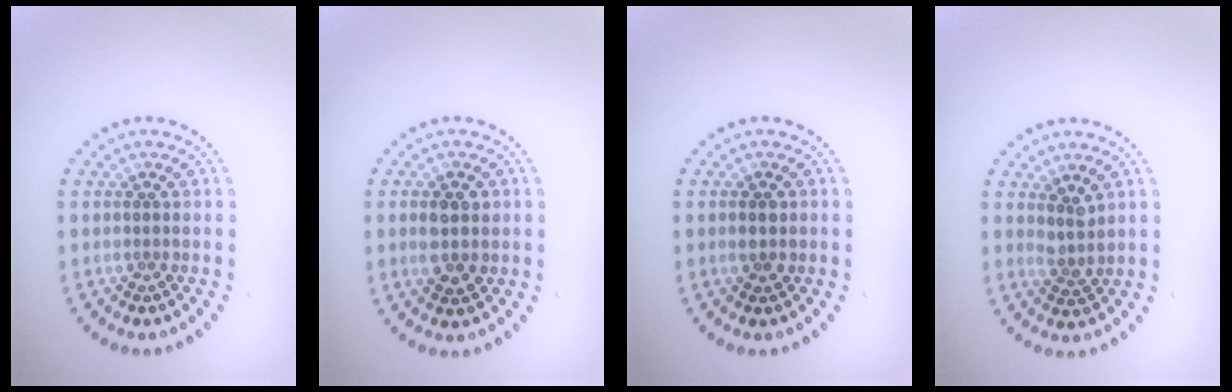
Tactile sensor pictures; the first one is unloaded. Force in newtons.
{"total": 2.7, "press": 2.7, "slide": 0.1}
{"total": 1.4, "press": 1.3, "slide": 0.1}
{"total": 1.8, "press": 1.3, "slide": 1.3}